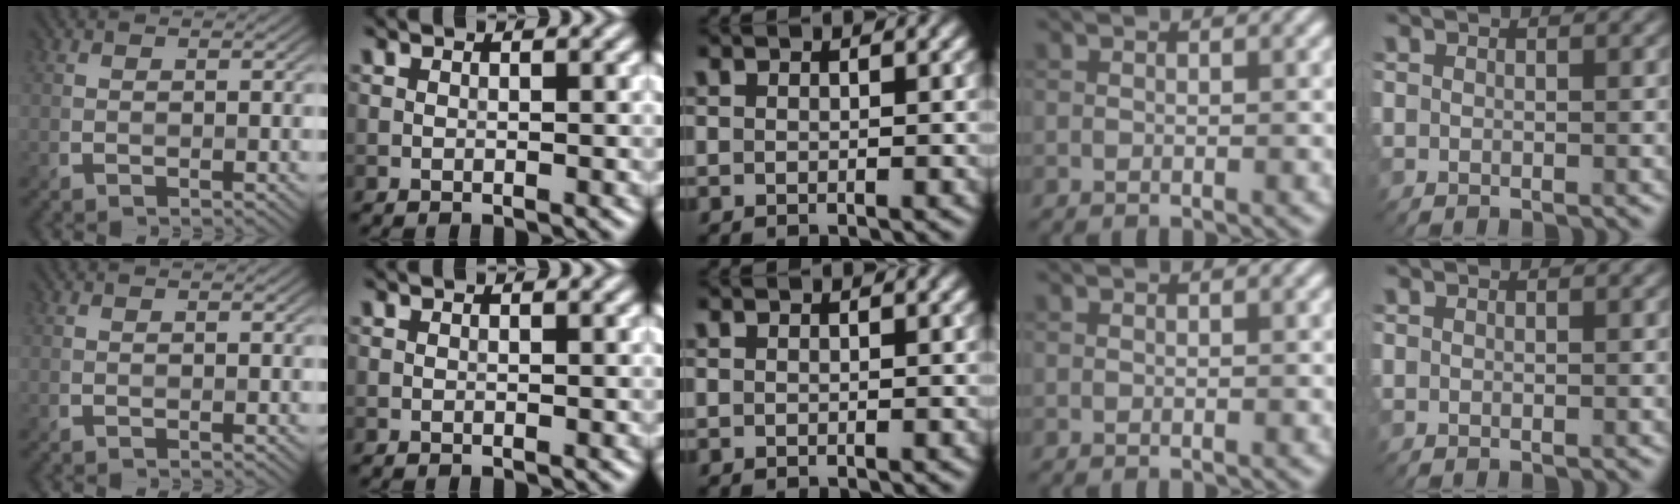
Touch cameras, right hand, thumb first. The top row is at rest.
{}